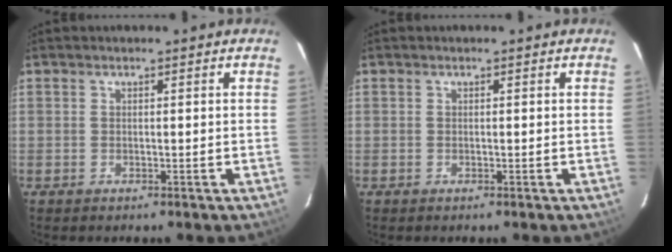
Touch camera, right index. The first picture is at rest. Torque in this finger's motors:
{"motor_torque": [0.00, 0.00, -0.04, 0.00]}